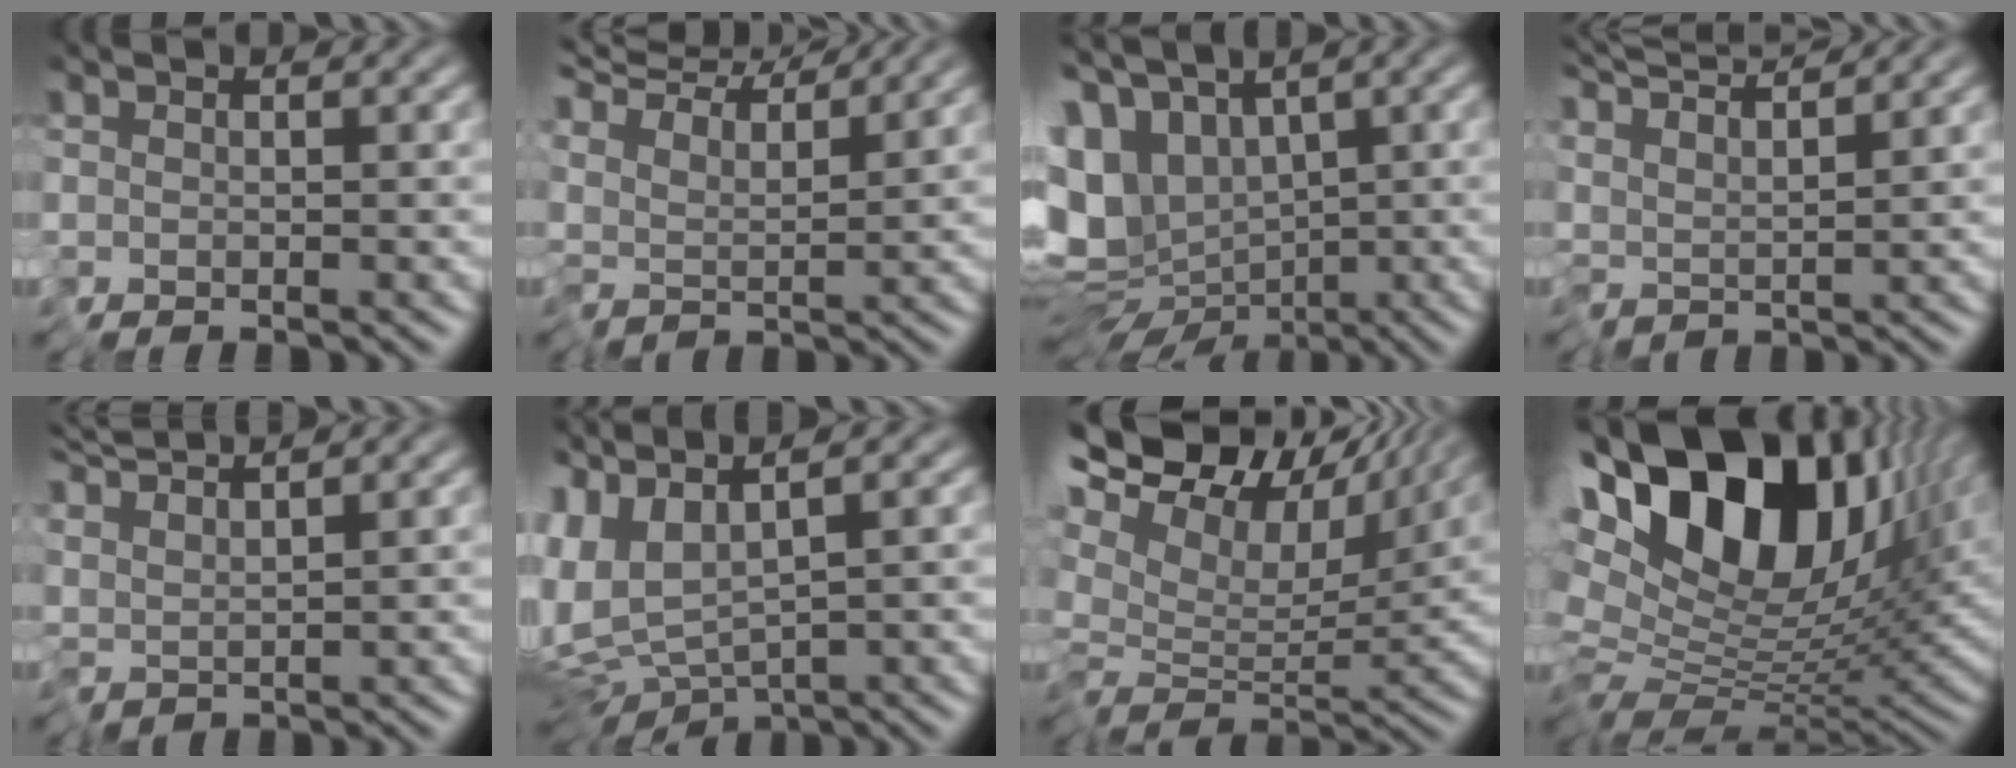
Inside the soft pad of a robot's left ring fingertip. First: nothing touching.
{"total": 8.0, "force": [7.6, 0.9, 2.2], "torque": [-0.077, 0.013, 0.129]}
{"total": 12.1, "force": [0.9, 8.9, 8.2], "torque": [-0.193, -0.030, 0.048]}
{"total": 6.3, "force": [6.1, 0.0, 1.6], "torque": [-0.055, 0.020, 0.109]}
{"total": 3.6, "force": [3.6, -0.1, 0.6], "torque": [-0.031, 0.016, 0.073]}
{"total": 5.8, "force": [1.9, 2.1, 5.0], "torque": [-0.124, -0.010, 0.056]}
{"total": 12.8, "force": [8.1, 6.5, 7.4], "torque": [-0.179, 0.038, 0.139]}
{"total": 19.4, "force": [9.1, 10.4, 13.6], "torque": [-0.265, 0.042, 0.166]}